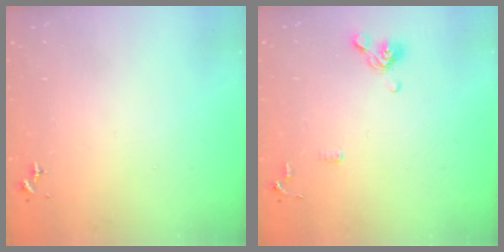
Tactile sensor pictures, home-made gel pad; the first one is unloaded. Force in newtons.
{"total": 8.8, "press": 8.6, "slide": 2.0}